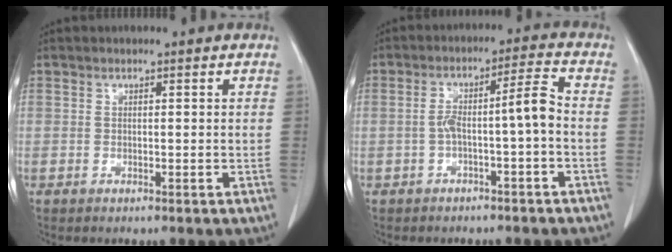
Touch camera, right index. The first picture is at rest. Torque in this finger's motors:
{"motor_torque": [0.57, -0.11, 0.21, 0.07]}